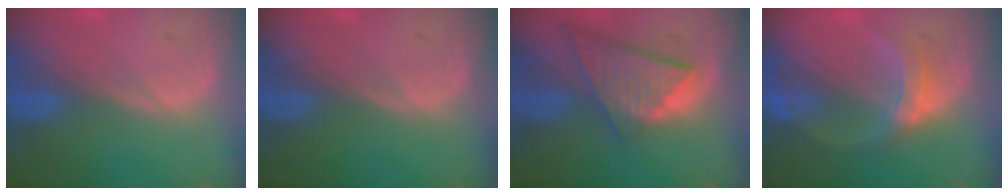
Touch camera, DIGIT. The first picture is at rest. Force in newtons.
{"total": 0.0}
{"total": 9.0, "press": 7.8, "slide": 4.4}
{"total": 5.3, "press": 5.3, "slide": 0.5}